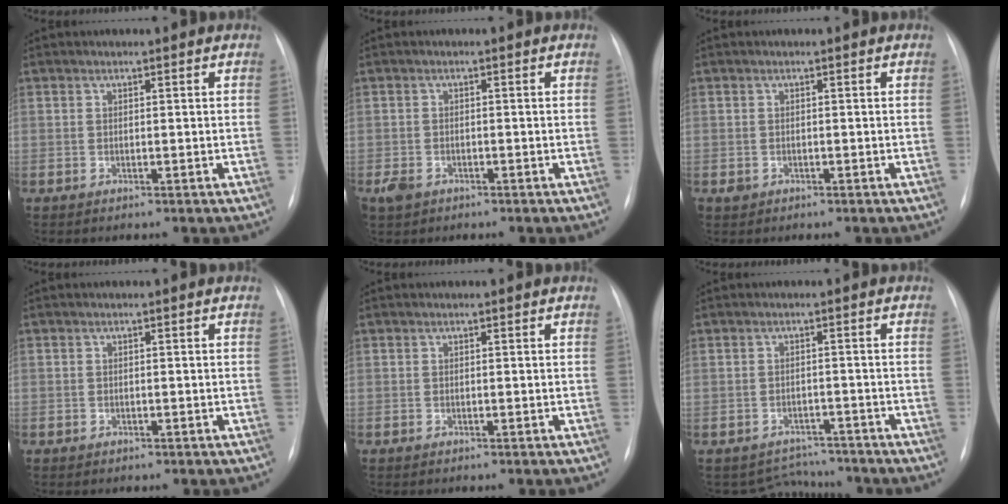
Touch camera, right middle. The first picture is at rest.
{"total": 2.4, "force": [-1.4, 1.7, 0.9], "torque": [-0.023, 0.000, -0.019]}
{"total": 0.8, "force": [-0.4, 0.7, 0.1], "torque": [-0.002, 0.002, -0.005]}
{"total": 0.5, "force": [-0.3, 0.4, 0.1], "torque": [-0.007, 0.004, -0.005]}
{"total": 0.0}
{"total": 4.6, "force": [-4.3, 1.2, -1.1], "torque": [0.013, 0.017, -0.058]}